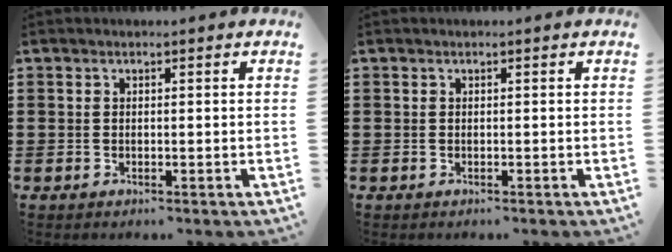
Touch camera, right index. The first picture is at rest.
{"total": 0.0}